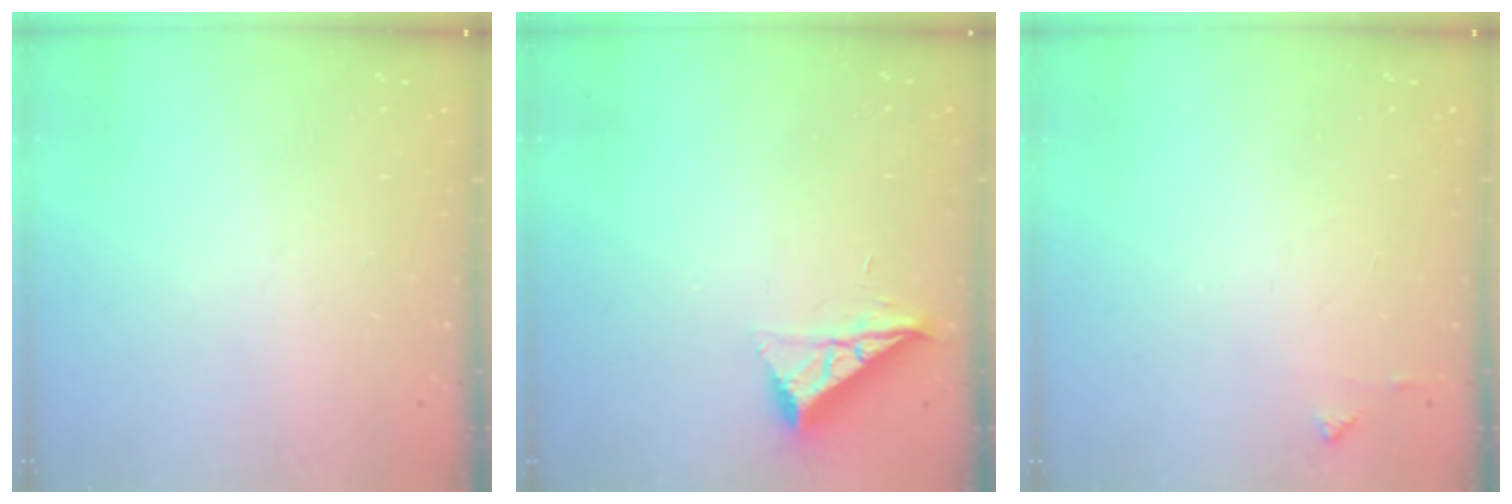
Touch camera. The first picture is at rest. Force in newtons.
{"total": 7.7, "press": 7.7, "slide": 0.3}
{"total": 3.5, "press": 3.4, "slide": 0.5}